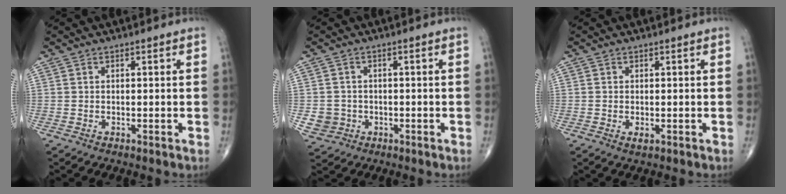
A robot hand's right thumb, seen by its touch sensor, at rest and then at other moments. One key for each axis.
{"total": 4.1, "fx": -0.8, "fy": 3.9, "fz": 0.8, "tx": 0.003, "ty": 0.005, "tz": -0.011}
{"total": 1.1, "fx": -0.3, "fy": 0.5, "fz": 0.9, "tx": -0.013, "ty": -0.001, "tz": -0.003}